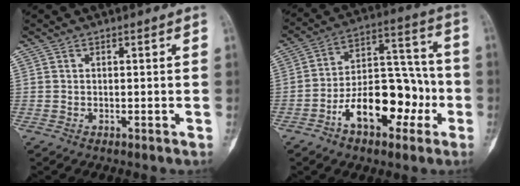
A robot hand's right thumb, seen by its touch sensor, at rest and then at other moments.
{"total": 17.1, "force": [-6.3, 9.6, 12.7], "torque": [-0.172, 0.063, -0.102]}